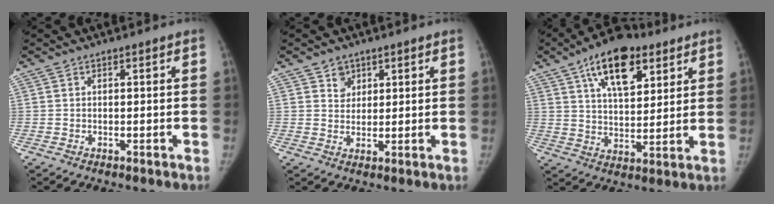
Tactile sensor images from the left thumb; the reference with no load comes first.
{"total": 3.2, "force": [1.9, 2.5, 0.5], "torque": [0.015, -0.011, 0.031]}
{"total": 15.5, "force": [8.1, 7.7, 10.7], "torque": [-0.129, -0.022, 0.134]}